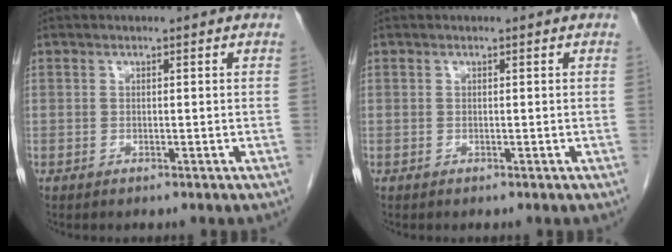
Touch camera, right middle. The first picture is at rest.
{"total": 0.0}